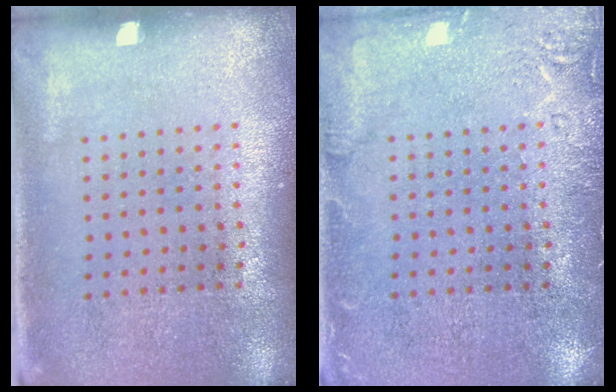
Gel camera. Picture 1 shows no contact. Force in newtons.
{"total": 2.2, "press": 2.2, "slide": 0.4}